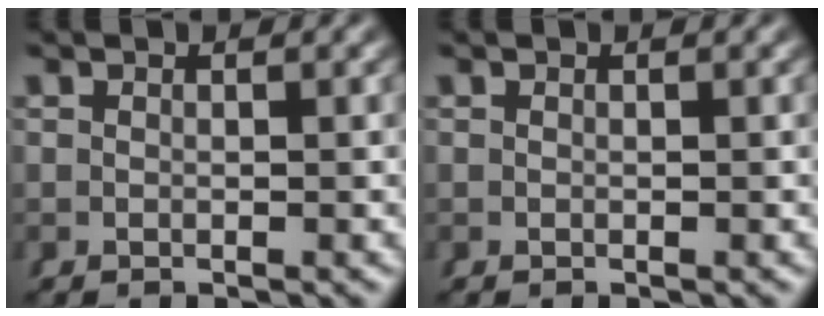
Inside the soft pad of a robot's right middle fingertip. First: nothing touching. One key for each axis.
{"total": 0.0}